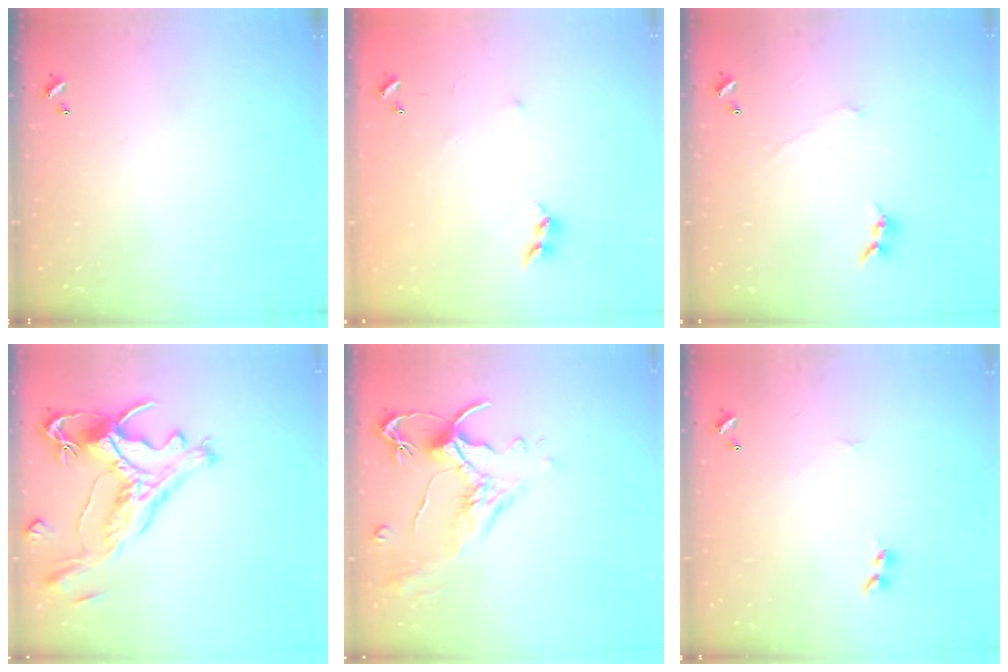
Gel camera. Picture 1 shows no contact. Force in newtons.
{"total": 6.4, "press": 6.4, "slide": 0.4}
{"total": 0.0}
{"total": 2.1, "press": 1.6, "slide": 1.3}
{"total": 1.6, "press": 1.1, "slide": 1.1}
{"total": 2.0, "press": 1.9, "slide": 0.6}